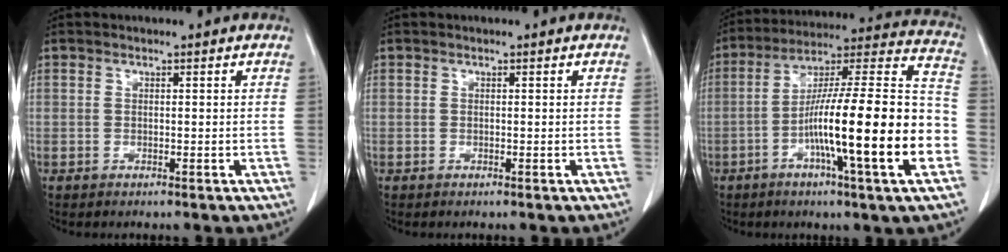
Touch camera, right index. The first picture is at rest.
{"total": 0.0}
{"total": 22.0, "force": [-6.2, 0.6, 21.0], "torque": [-0.310, 0.004, -0.105]}